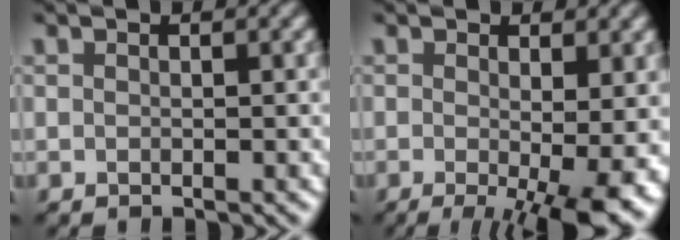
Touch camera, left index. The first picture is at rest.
{"total": 7.3, "force": [-1.6, 1.7, 6.9], "torque": [-0.098, -0.018, -0.016]}